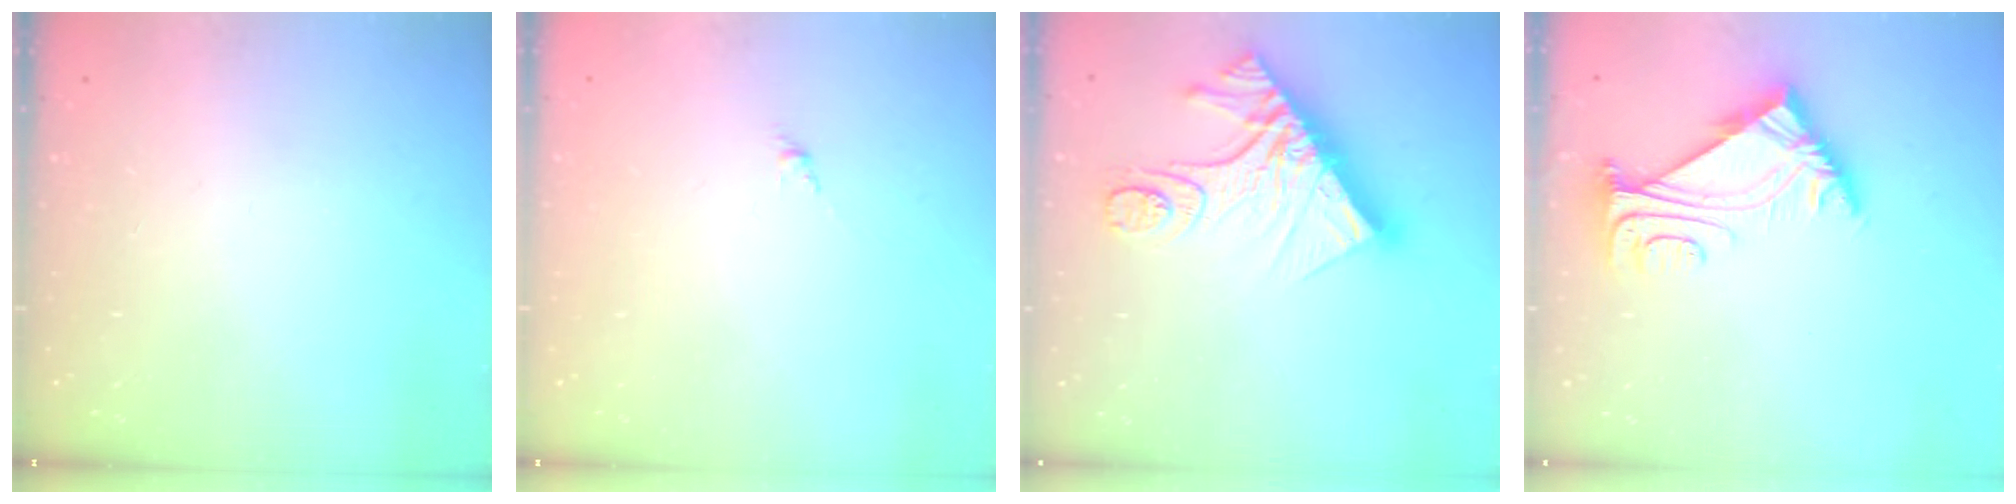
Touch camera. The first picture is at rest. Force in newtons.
{"total": 0.0}
{"total": 17.1, "press": 17.1, "slide": 1.4}
{"total": 5.8, "press": 5.7, "slide": 1.1}